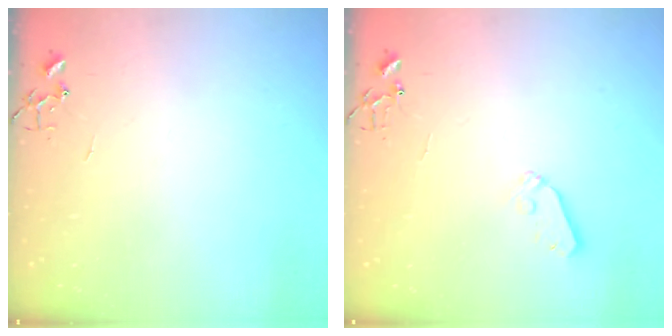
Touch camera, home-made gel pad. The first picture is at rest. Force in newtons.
{"total": 6.5, "press": 6.5, "slide": 0.6}